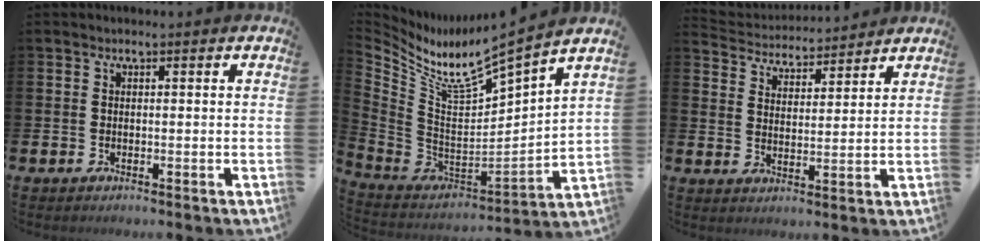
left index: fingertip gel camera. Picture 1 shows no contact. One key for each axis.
{"total": 7.1, "fx": 6.2, "fy": 0.1, "fz": 3.4, "tx": -0.099, "ty": -0.064, "tz": 0.094}
{"total": 4.3, "fx": 4.2, "fy": 0.8, "fz": -0.4, "tx": -0.017, "ty": -0.035, "tz": 0.071}